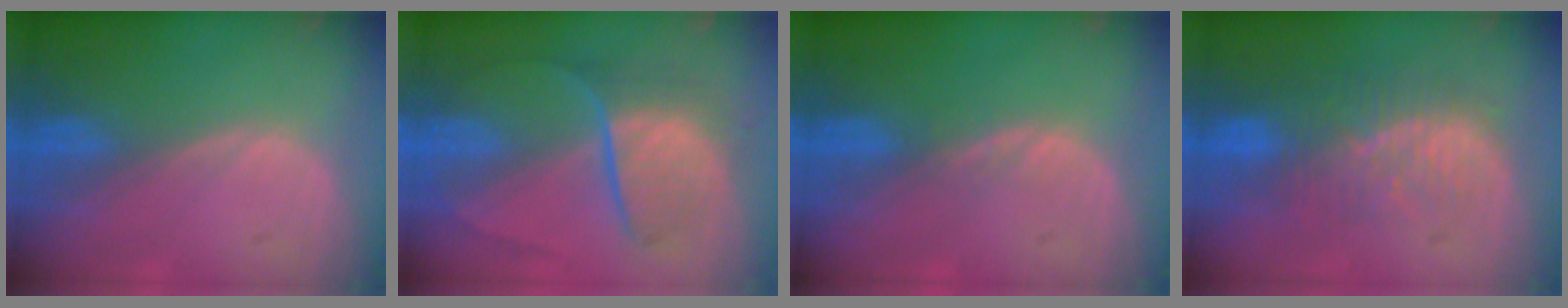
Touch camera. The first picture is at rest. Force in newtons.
{"total": 7.8, "press": 7.5, "slide": 2.4}
{"total": 1.1, "press": 1.0, "slide": 0.2}
{"total": 9.7, "press": 8.5, "slide": 4.8}